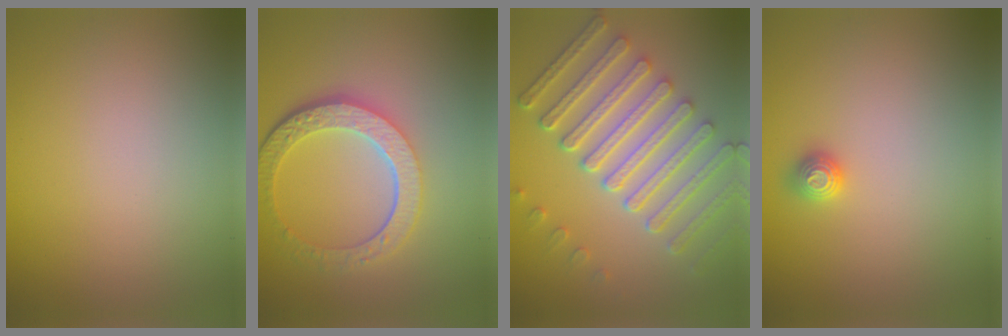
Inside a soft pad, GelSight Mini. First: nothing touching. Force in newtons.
{"total": 6.0, "press": 4.5, "slide": 4.0}
{"total": 7.7, "press": 6.5, "slide": 4.0}
{"total": 1.1, "press": 1.1, "slide": 0.2}